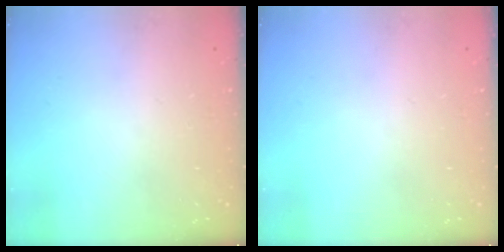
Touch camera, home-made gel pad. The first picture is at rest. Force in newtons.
{"total": 0.0}